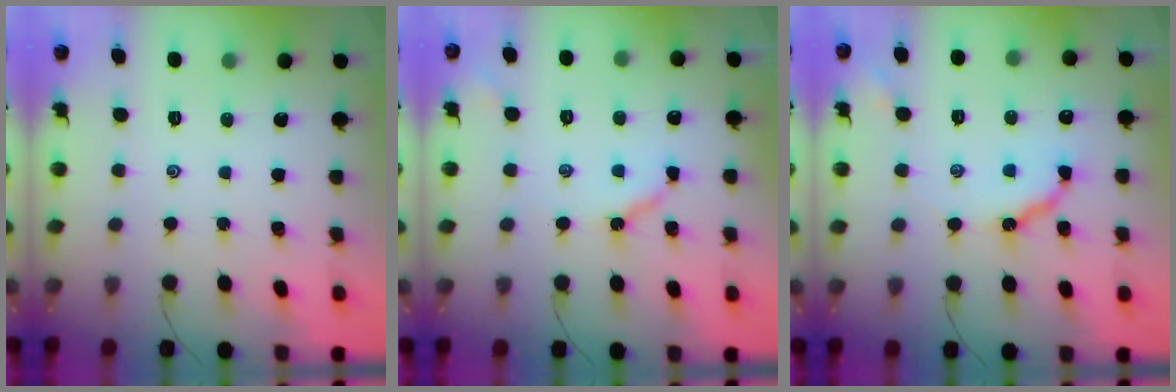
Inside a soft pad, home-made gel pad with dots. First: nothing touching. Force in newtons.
{"total": 5.7, "press": 5.7, "slide": 0.4}
{"total": 8.5, "press": 8.5, "slide": 0.3}